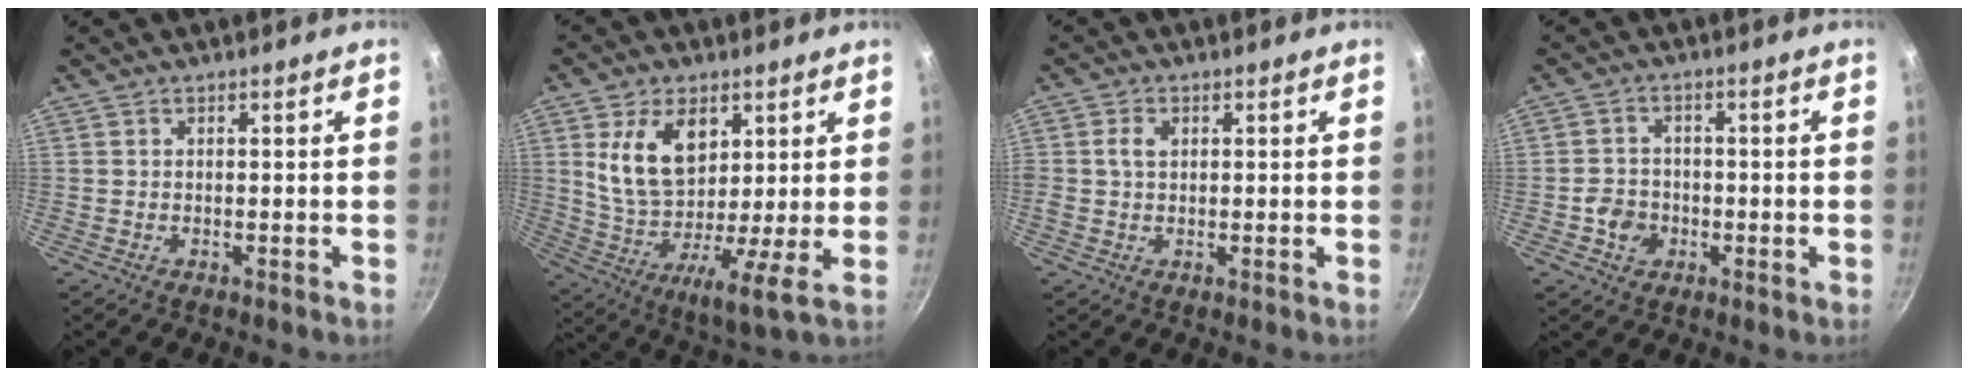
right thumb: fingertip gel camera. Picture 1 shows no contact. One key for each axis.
{"total": 16.0, "fx": 5.6, "fy": 8.2, "fz": 12.5, "tx": -0.203, "ty": -0.038, "tz": 0.093}
{"total": 2.9, "fx": 0.6, "fy": 2.1, "fz": 1.9, "tx": -0.030, "ty": 0.005, "tz": 0.009}
{"total": 4.9, "fx": -1.5, "fy": 4.2, "fz": 2.0, "tx": -0.019, "ty": 0.017, "tz": -0.030}